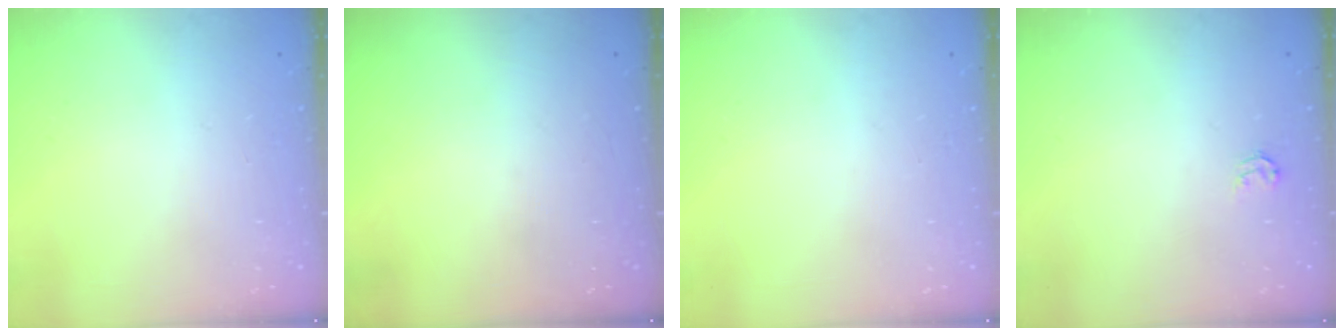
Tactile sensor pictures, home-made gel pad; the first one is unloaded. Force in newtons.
{"total": 0.0}
{"total": 0.0}
{"total": 2.9, "press": 2.9, "slide": 0.1}